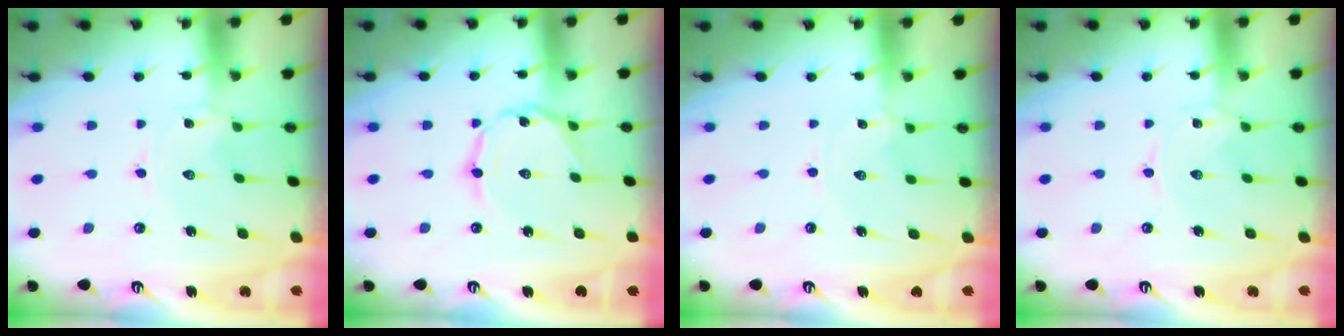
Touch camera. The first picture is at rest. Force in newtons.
{"total": 3.2, "press": 3.2, "slide": 0.3}
{"total": 1.8, "press": 1.8, "slide": 0.1}
{"total": 0.0}